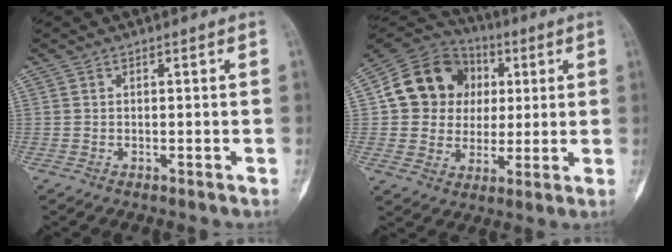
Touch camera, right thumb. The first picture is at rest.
{"total": 16.0, "force": [2.9, 14.2, 6.9], "torque": [-0.089, 0.015, 0.052]}